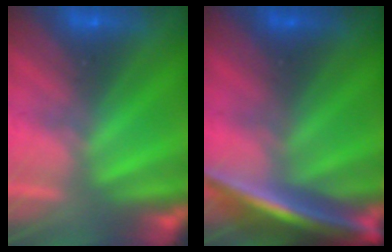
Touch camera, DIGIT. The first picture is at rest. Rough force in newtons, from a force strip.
{"total": 6.9}